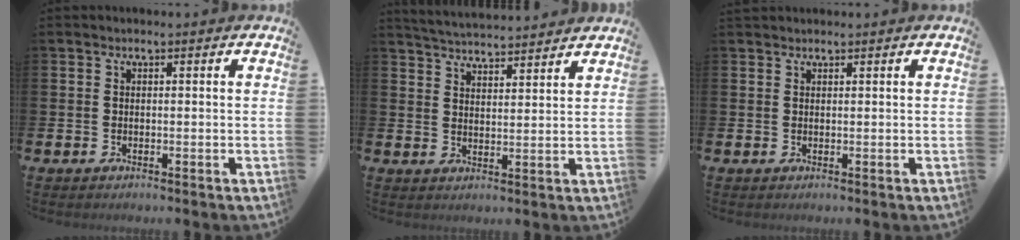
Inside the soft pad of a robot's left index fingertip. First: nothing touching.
{"total": 4.7, "force": [4.7, 0.1, 0.0], "torque": [-0.019, -0.027, 0.085]}
{"total": 0.9, "force": [0.9, 0.2, -0.1], "torque": [0.012, -0.002, 0.014]}